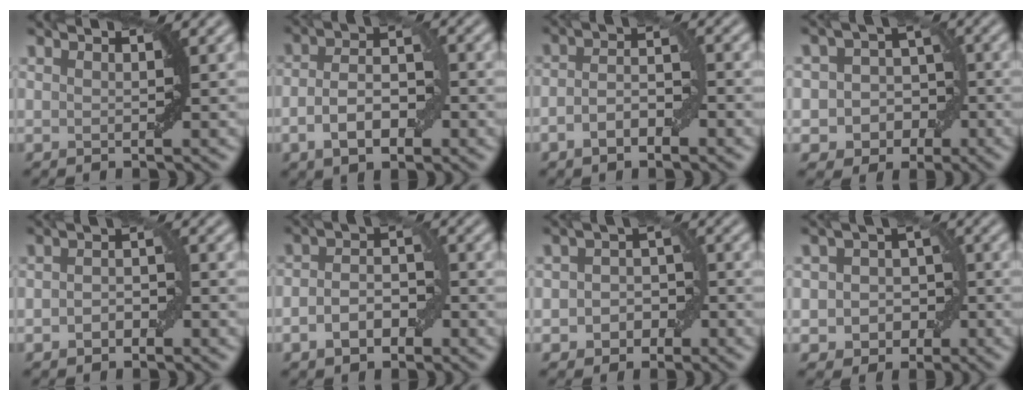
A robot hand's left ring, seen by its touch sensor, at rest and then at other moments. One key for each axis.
{"total": 5.2, "fx": -1.6, "fy": 2.6, "fz": 4.2, "tx": -0.075, "ty": 0.007, "tz": -0.032}
{"total": 3.6, "fx": -1.3, "fy": 1.7, "fz": 2.9, "tx": -0.053, "ty": 0.006, "tz": -0.026}
{"total": 6.5, "fx": -2.0, "fy": 5.8, "fz": 2.1, "tx": -0.014, "ty": 0.023, "tz": -0.052}
{"total": 2.7, "fx": -0.7, "fy": 1.6, "fz": 2.1, "tx": -0.035, "ty": 0.003, "tz": -0.014}
{"total": 4.1, "fx": -1.4, "fy": 2.6, "fz": 2.9, "tx": -0.051, "ty": 0.005, "tz": -0.027}
{"total": 3.6, "fx": -1.1, "fy": 2.8, "fz": 1.9, "tx": -0.011, "ty": 0.002, "tz": -0.027}
{"total": 5.2, "fx": -1.2, "fy": 4.6, "fz": 2.1, "tx": -0.006, "ty": 0.016, "tz": -0.035}